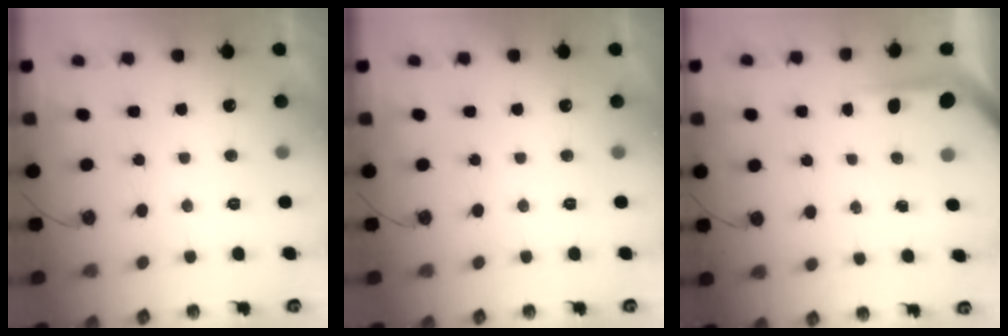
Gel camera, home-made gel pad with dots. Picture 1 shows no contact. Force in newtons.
{"total": 0.0}
{"total": 3.9, "press": 3.9, "slide": 0.4}